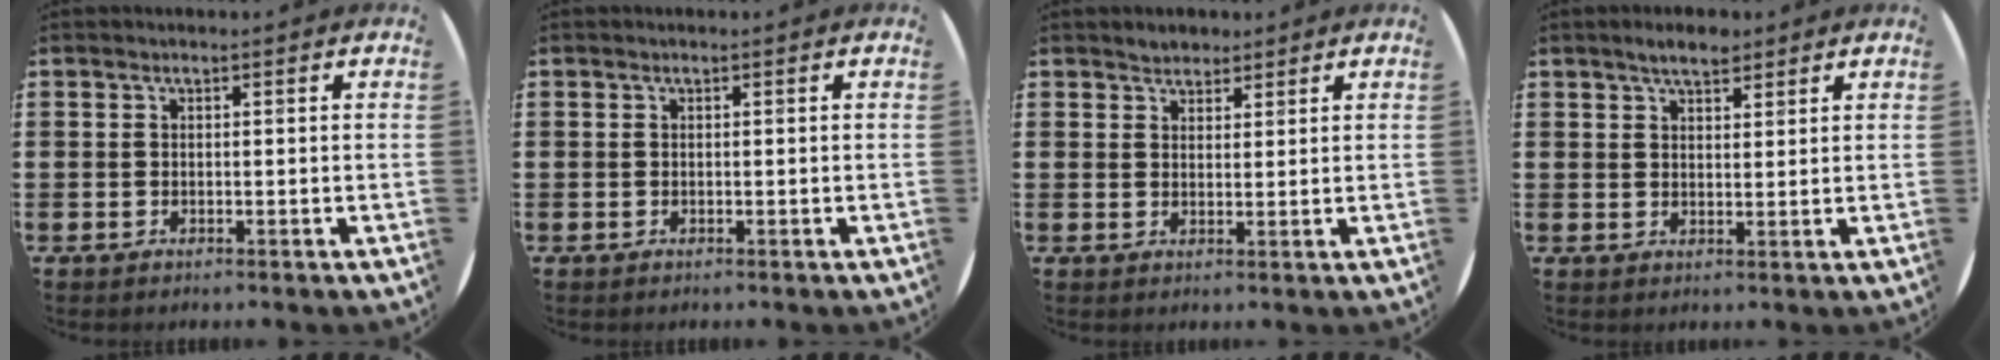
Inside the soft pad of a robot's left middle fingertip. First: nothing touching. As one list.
[{"total": 0.0}, {"total": 2.2, "force": [2.0, 0.8, 0.0], "torque": [0.006, 0.003, 0.038]}, {"total": 3.4, "force": [2.8, 1.2, 1.5], "torque": [-0.024, 0.001, 0.050]}]